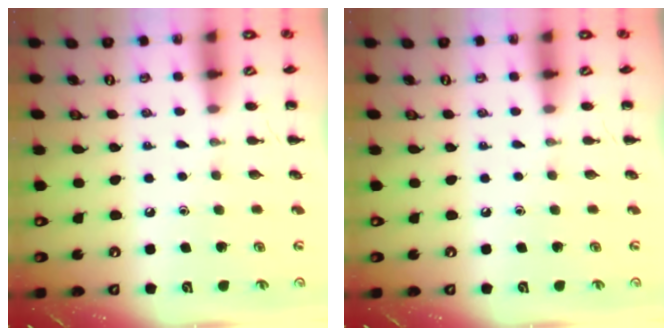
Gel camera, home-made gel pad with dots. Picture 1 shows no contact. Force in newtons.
{"total": 0.0}